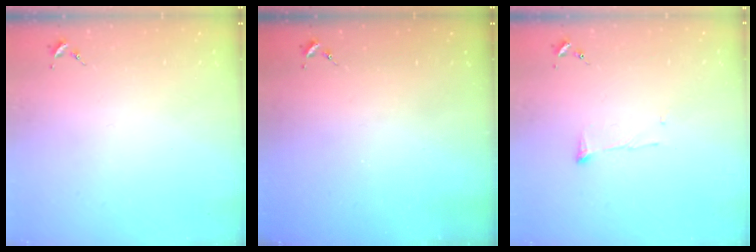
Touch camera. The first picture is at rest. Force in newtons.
{"total": 0.0}
{"total": 4.1, "press": 4.1, "slide": 0.7}